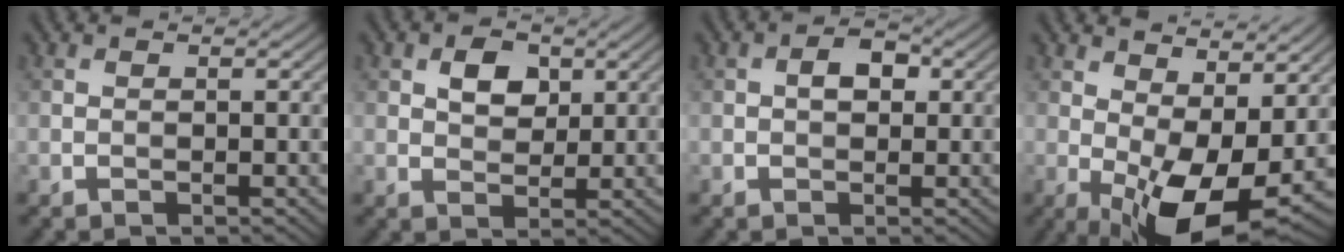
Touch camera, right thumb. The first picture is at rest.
{"total": 4.3, "force": [1.6, 3.0, 2.6], "torque": [-0.048, 0.001, 0.026]}
{"total": 2.8, "force": [0.4, 1.8, 2.1], "torque": [-0.034, 0.003, 0.003]}
{"total": 11.8, "force": [0.5, 5.4, 10.5], "torque": [-0.165, -0.002, 0.019]}